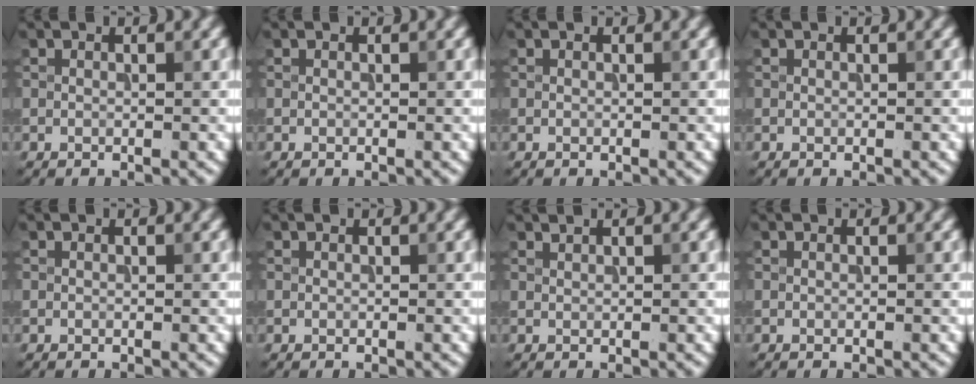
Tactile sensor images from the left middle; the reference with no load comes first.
{"total": 0.0}
{"total": 0.0}
{"total": 0.0}
{"total": 0.0}
{"total": 0.0}
{"total": 0.5, "force": [0.5, 0.0, 0.1], "torque": [0.001, -0.003, 0.010]}
{"total": 0.0}